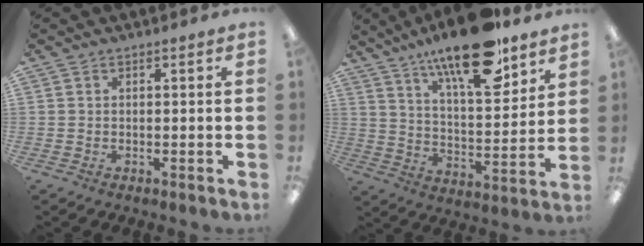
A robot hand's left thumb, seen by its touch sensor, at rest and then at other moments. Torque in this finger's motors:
{"motor_torque": [0.74, 0.15, 1.68, -1.09, 0.16]}